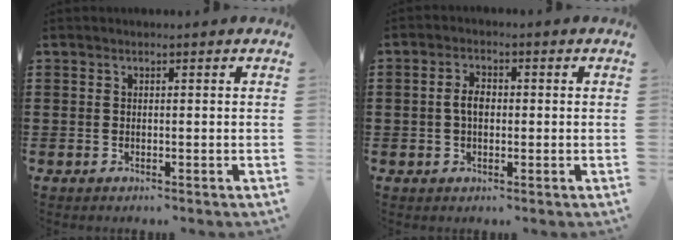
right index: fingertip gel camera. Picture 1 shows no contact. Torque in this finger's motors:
{"motor_torque": [0.82, 0.58, 0.45, 0.10]}